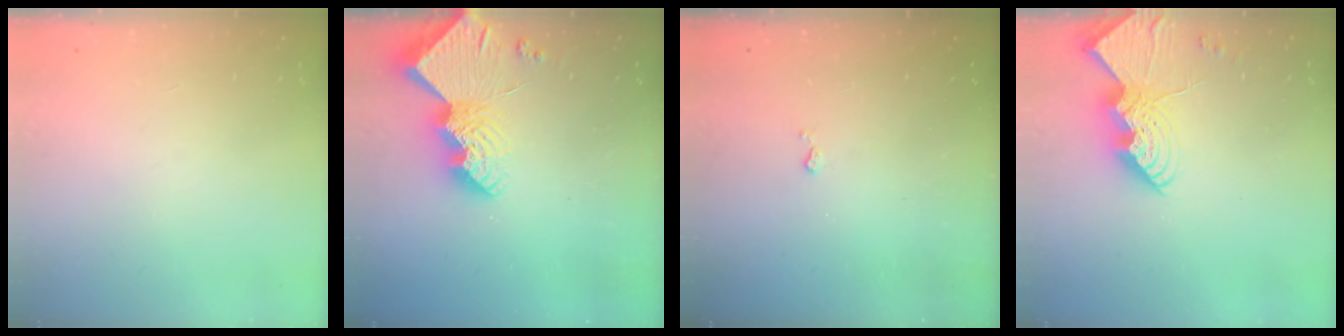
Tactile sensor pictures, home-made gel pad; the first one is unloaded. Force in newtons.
{"total": 13.7, "press": 13.6, "slide": 1.1}
{"total": 2.9, "press": 2.8, "slide": 0.5}
{"total": 14.7, "press": 14.6, "slide": 1.4}